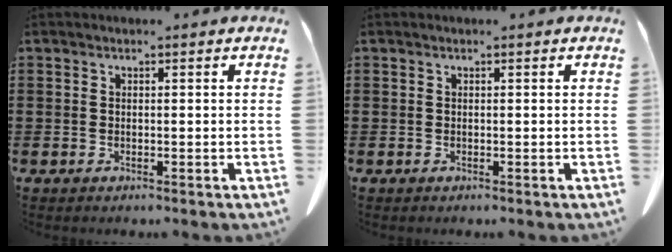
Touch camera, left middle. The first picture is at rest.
{"total": 0.0}